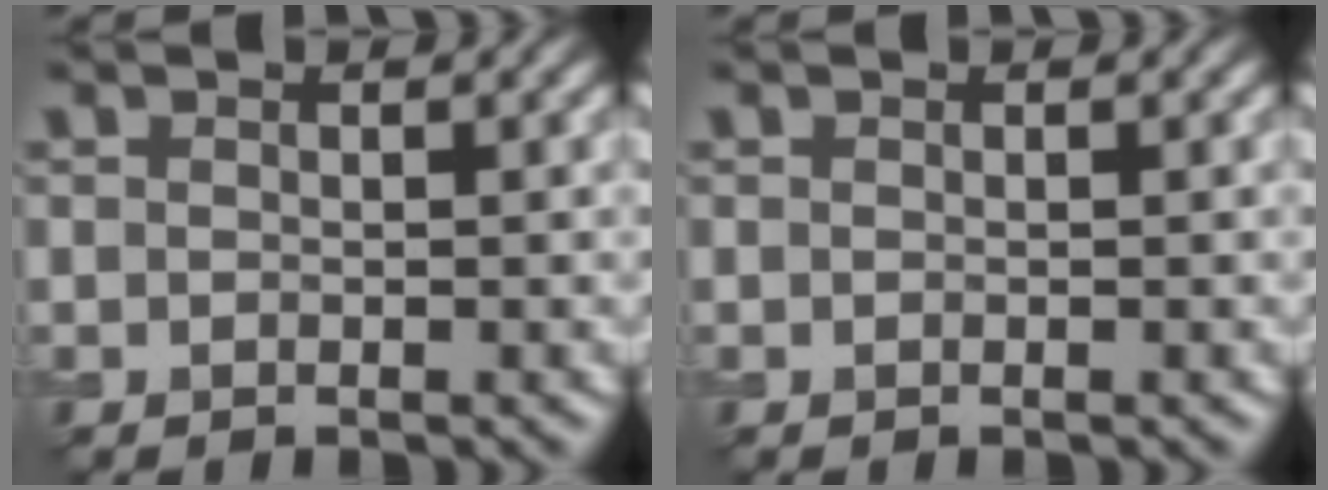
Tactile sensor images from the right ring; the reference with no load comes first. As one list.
[{"total": 0.0}]